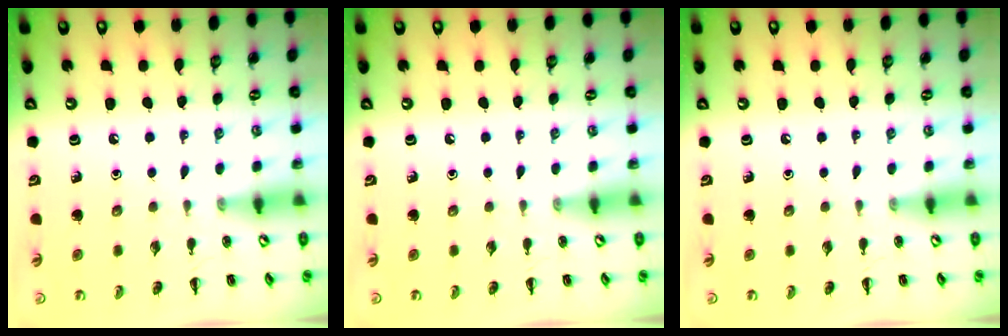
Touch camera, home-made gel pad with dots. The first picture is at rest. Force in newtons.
{"total": 0.0}
{"total": 0.0}